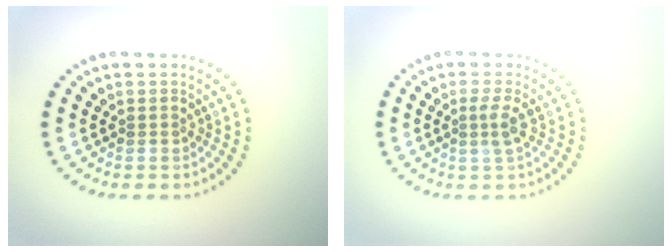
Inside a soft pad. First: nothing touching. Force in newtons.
{"total": 1.7, "press": 1.3, "slide": 1.1}